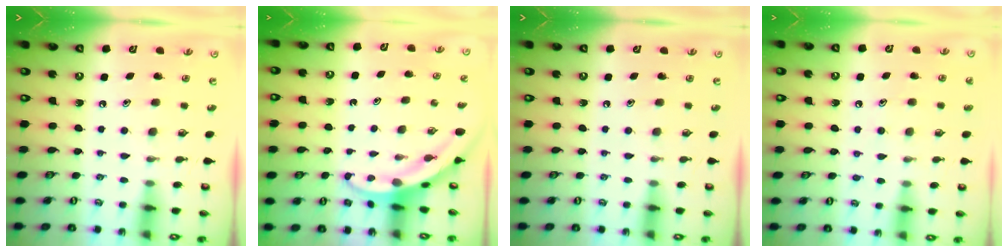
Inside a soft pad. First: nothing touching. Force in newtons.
{"total": 3.3, "press": 3.3, "slide": 0.3}
{"total": 0.0}
{"total": 5.8, "press": 5.8, "slide": 0.6}